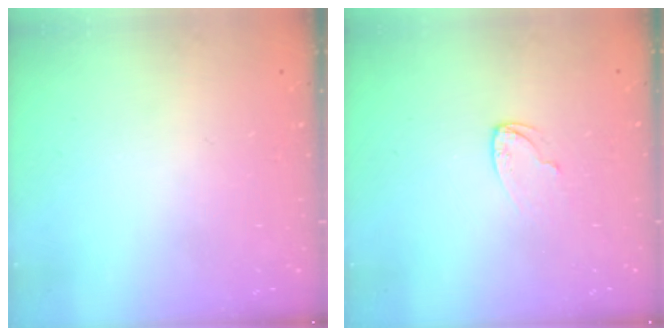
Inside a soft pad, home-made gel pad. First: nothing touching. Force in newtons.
{"total": 4.6, "press": 4.6, "slide": 0.5}